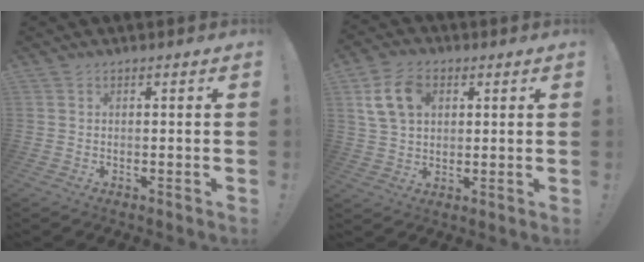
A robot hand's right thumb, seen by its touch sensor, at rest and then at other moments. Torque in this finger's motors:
{"motor_torque": [0.01, 0.19, 0.31, 0.38, 0.09]}